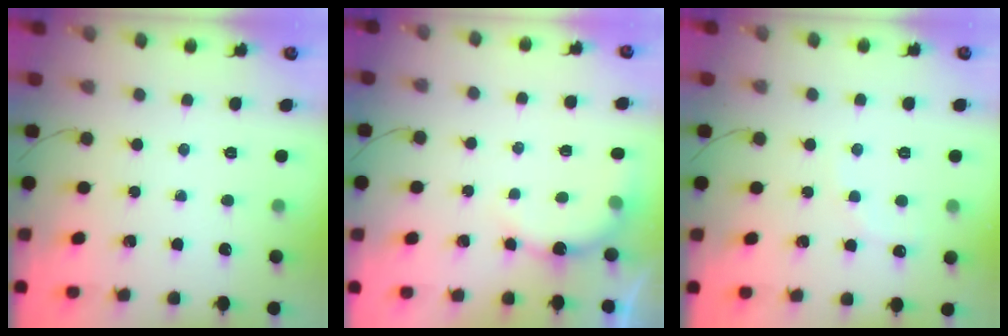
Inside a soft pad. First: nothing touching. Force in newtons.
{"total": 6.0, "press": 6.0, "slide": 0.5}
{"total": 6.2, "press": 6.0, "slide": 1.4}